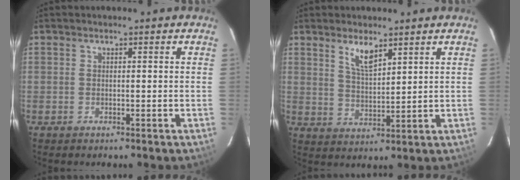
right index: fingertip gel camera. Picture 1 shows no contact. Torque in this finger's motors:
{"motor_torque": [0.71, 0.69, 0.20, 0.07]}